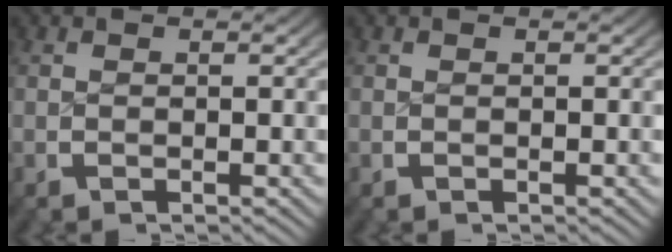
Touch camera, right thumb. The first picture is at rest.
{"total": 0.0}